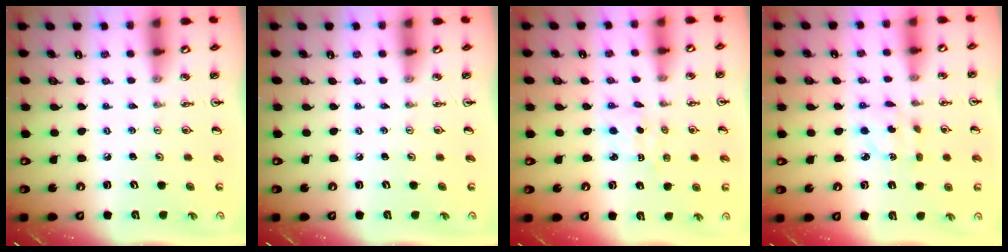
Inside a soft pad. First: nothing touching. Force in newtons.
{"total": 0.0}
{"total": 1.9, "press": 1.8, "slide": 0.6}
{"total": 3.5, "press": 3.4, "slide": 0.6}